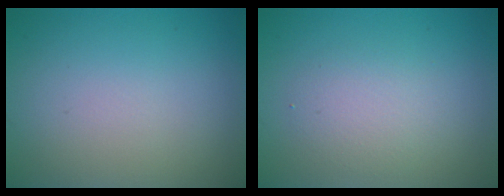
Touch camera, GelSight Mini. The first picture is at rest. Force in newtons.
{"total": 2.4, "press": 2.4, "slide": 0.2}